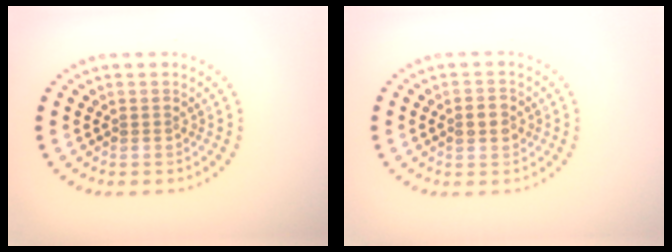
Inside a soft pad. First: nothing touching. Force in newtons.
{"total": 1.8, "press": 1.8, "slide": 0.0}